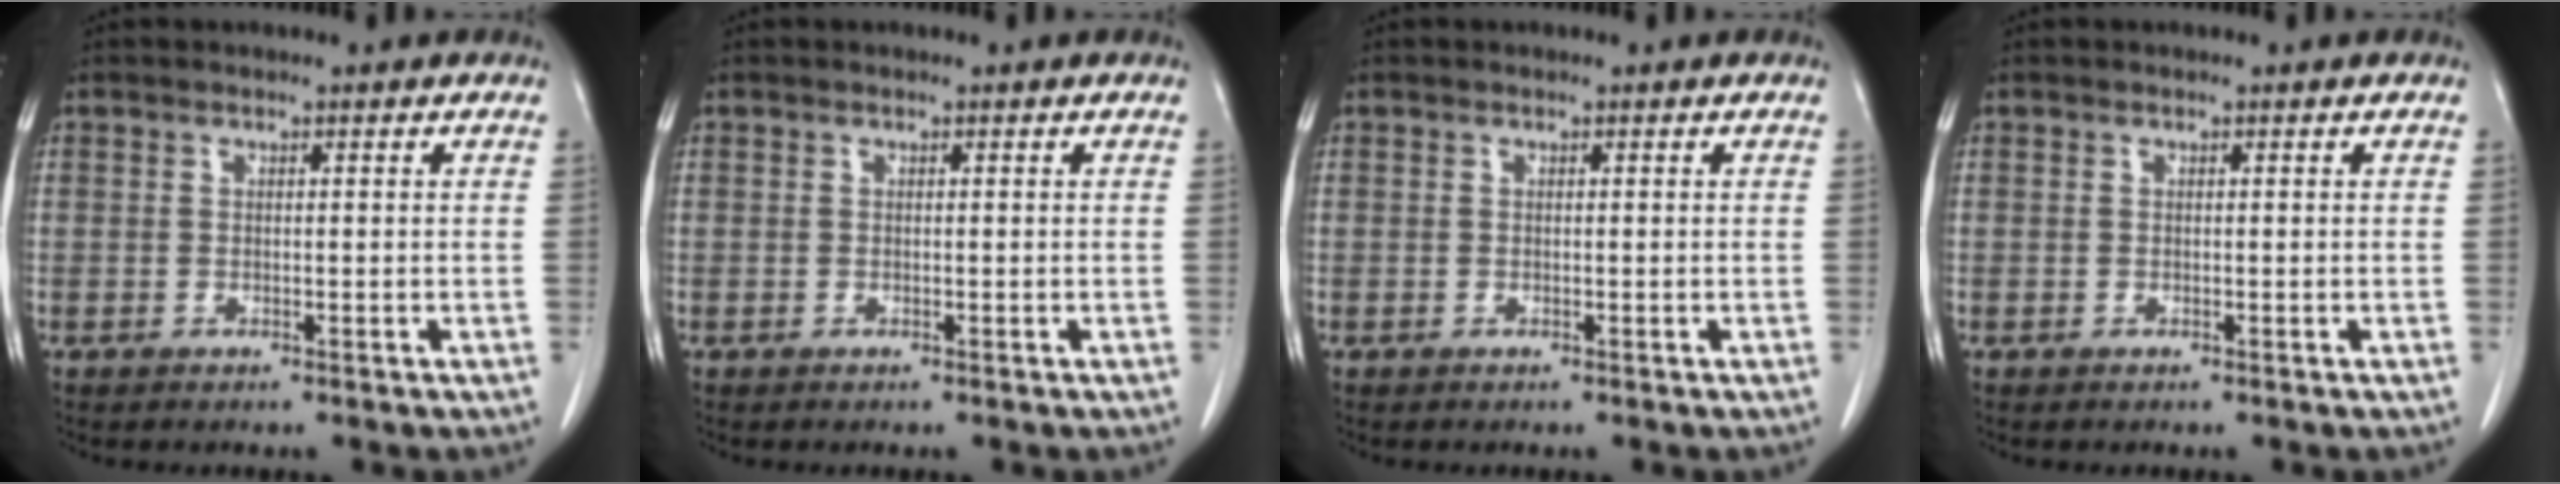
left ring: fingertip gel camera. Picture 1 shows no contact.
{"total": 0.0}
{"total": 0.0}
{"total": 0.0}